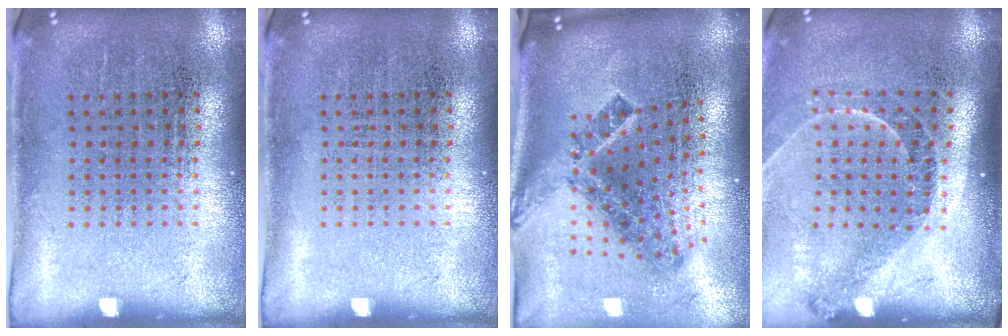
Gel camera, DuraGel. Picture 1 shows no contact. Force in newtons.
{"total": 0.0}
{"total": 2.0, "press": 1.3, "slide": 1.6}
{"total": 1.4, "press": 1.3, "slide": 0.5}